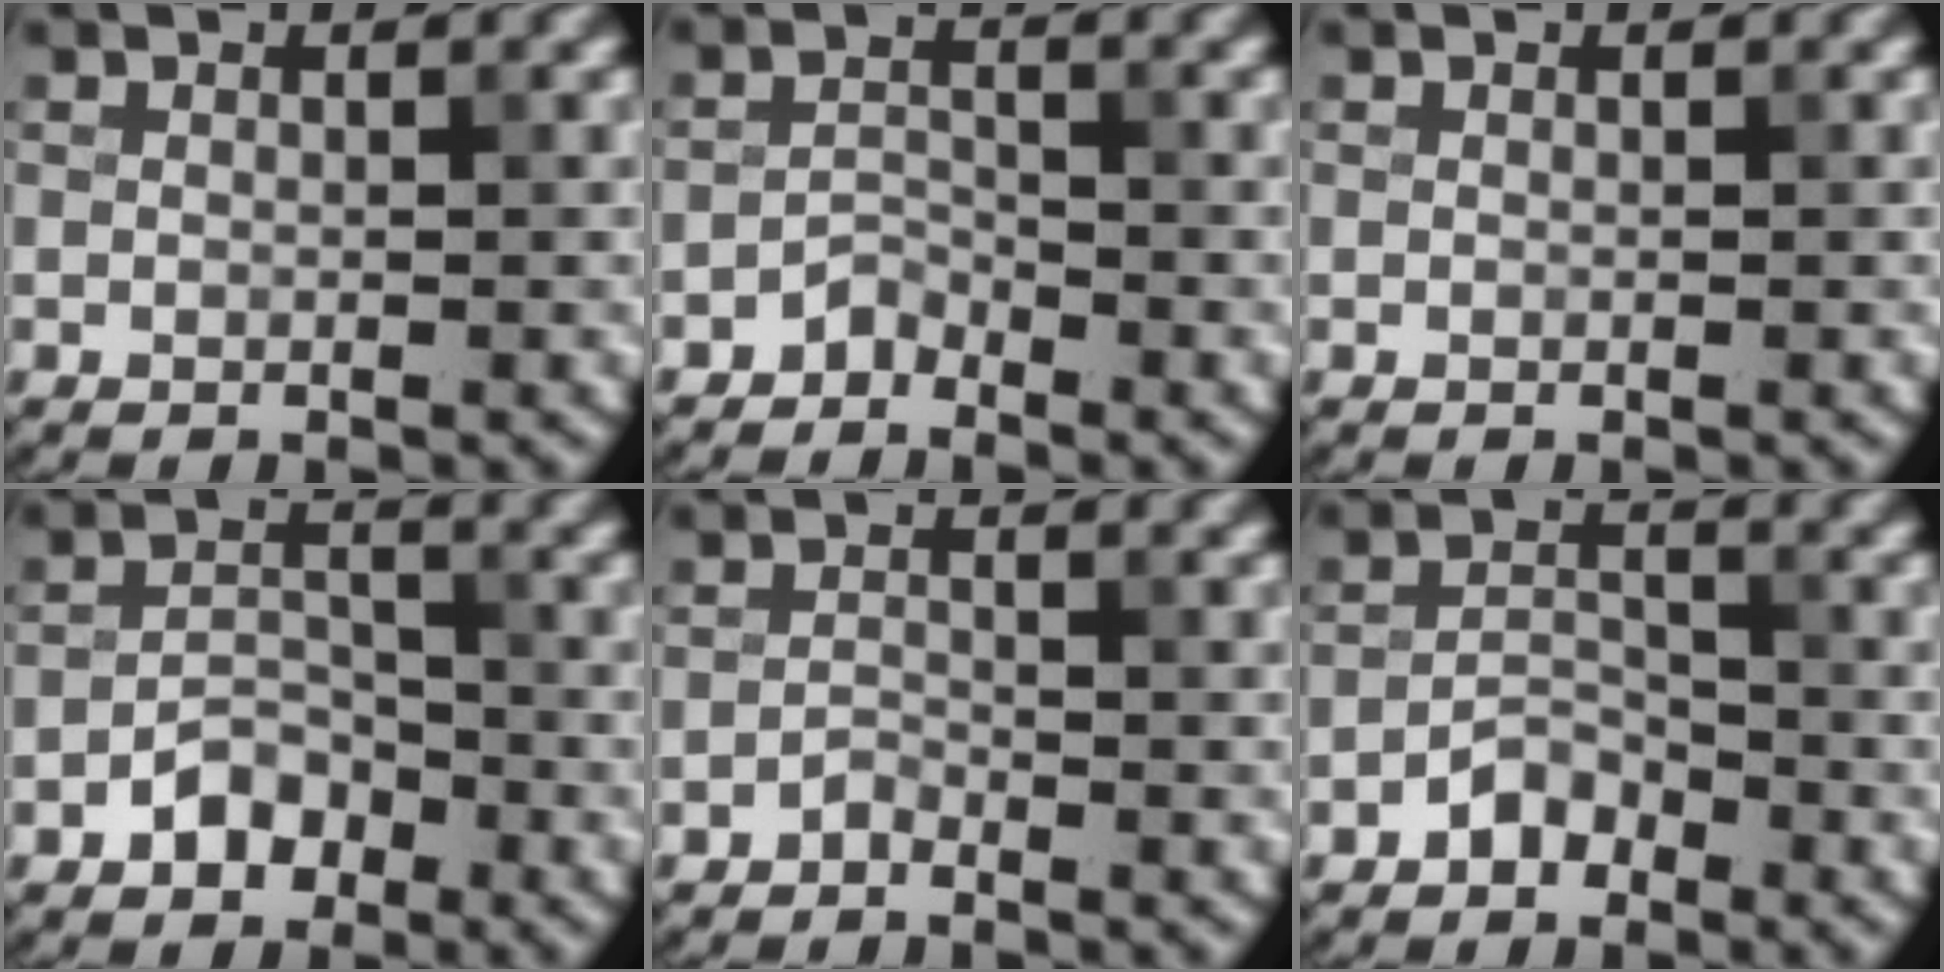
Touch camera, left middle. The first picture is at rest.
{"total": 1.5, "force": [-1.4, 0.5, 0.2], "torque": [-0.002, 0.008, -0.029]}
{"total": 0.0}
{"total": 2.9, "force": [-1.8, 1.7, 1.4], "torque": [-0.018, 0.010, -0.034]}
{"total": 0.9, "force": [-0.9, 0.2, 0.2], "torque": [-0.004, 0.003, -0.019]}
{"total": 2.2, "force": [-1.6, 1.1, 1.0], "torque": [-0.014, 0.010, -0.034]}